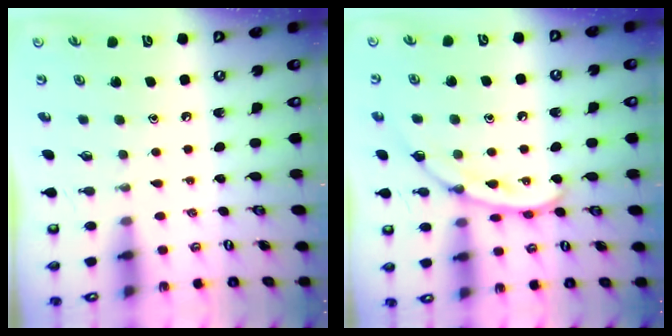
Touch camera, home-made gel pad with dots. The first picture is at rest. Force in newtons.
{"total": 11.6, "press": 11.5, "slide": 0.8}